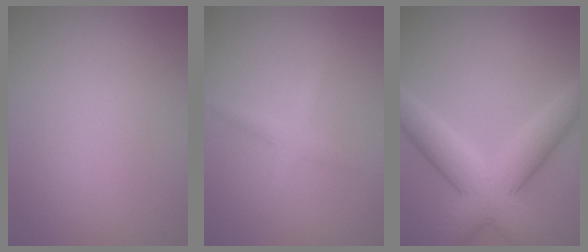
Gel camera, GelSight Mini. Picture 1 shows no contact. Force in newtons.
{"total": 1.4, "press": 1.4, "slide": 0.1}
{"total": 7.5, "press": 7.5, "slide": 0.2}